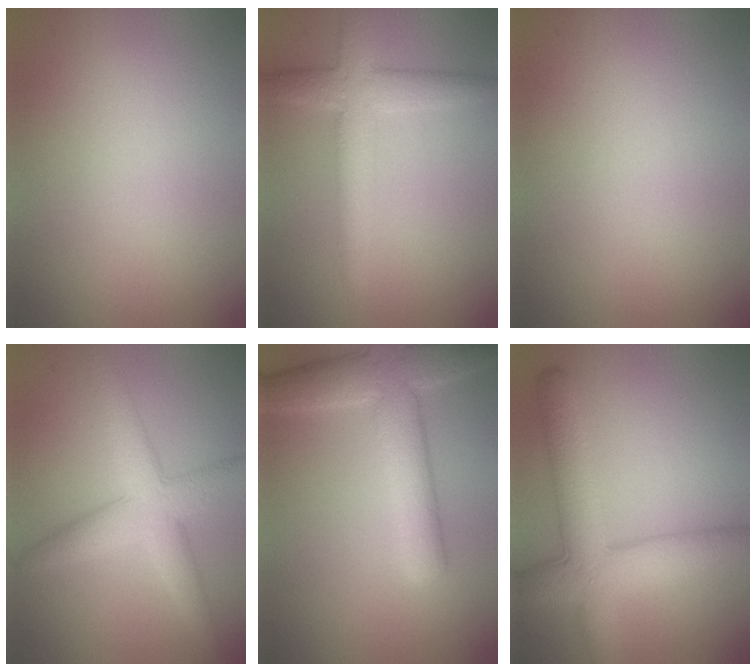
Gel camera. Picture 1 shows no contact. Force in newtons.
{"total": 4.3, "press": 4.3, "slide": 0.2}
{"total": 0.0}
{"total": 4.9, "press": 4.9, "slide": 0.1}
{"total": 6.7, "press": 6.7, "slide": 0.4}
{"total": 6.3, "press": 6.3, "slide": 0.3}